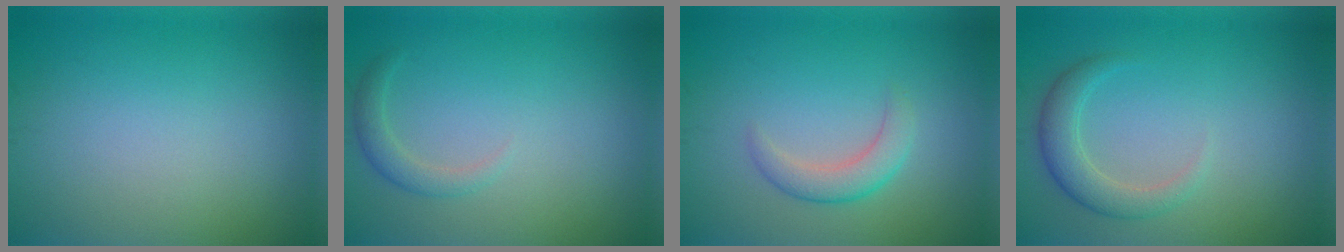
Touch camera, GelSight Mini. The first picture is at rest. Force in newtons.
{"total": 1.5, "press": 1.5, "slide": 0.1}
{"total": 2.6, "press": 2.5, "slide": 0.3}
{"total": 2.8, "press": 2.8, "slide": 0.2}